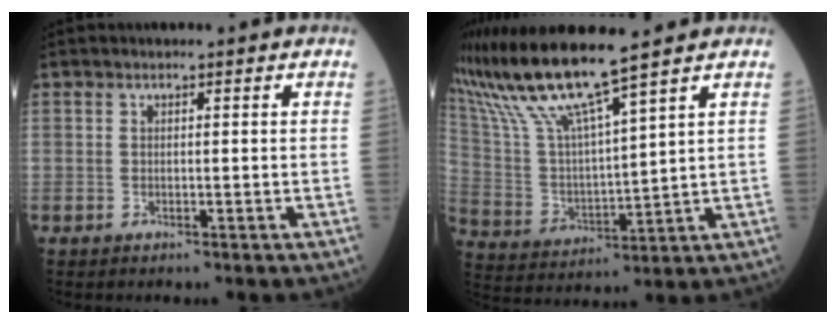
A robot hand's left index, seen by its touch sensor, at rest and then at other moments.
{"total": 13.6, "force": [10.9, -0.7, 8.1], "torque": [-0.172, 0.003, 0.219]}